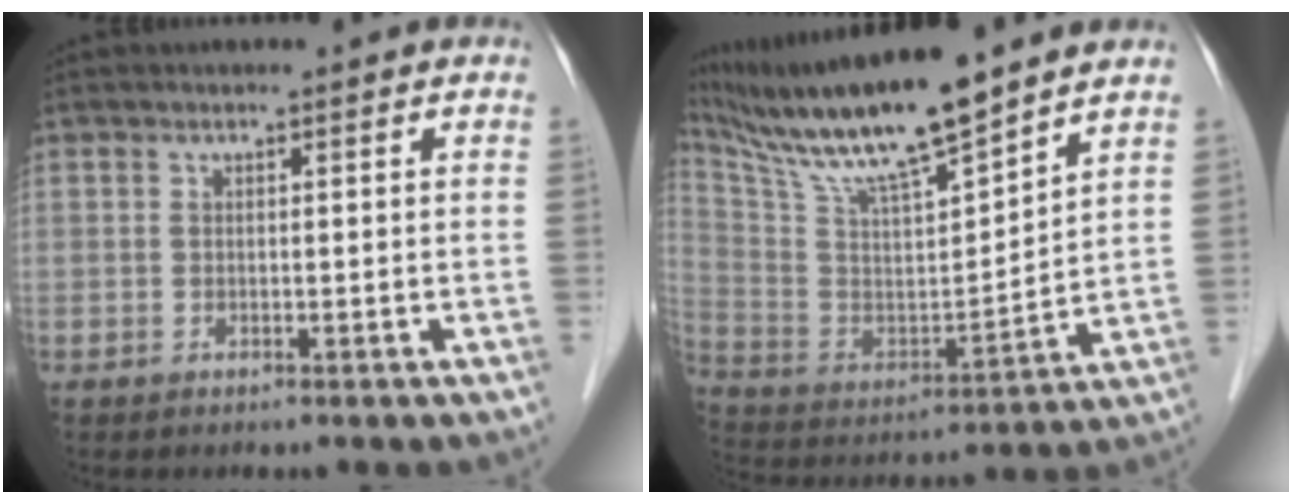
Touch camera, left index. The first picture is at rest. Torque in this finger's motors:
{"motor_torque": [0.36, -0.53, 0.44, 0.10]}